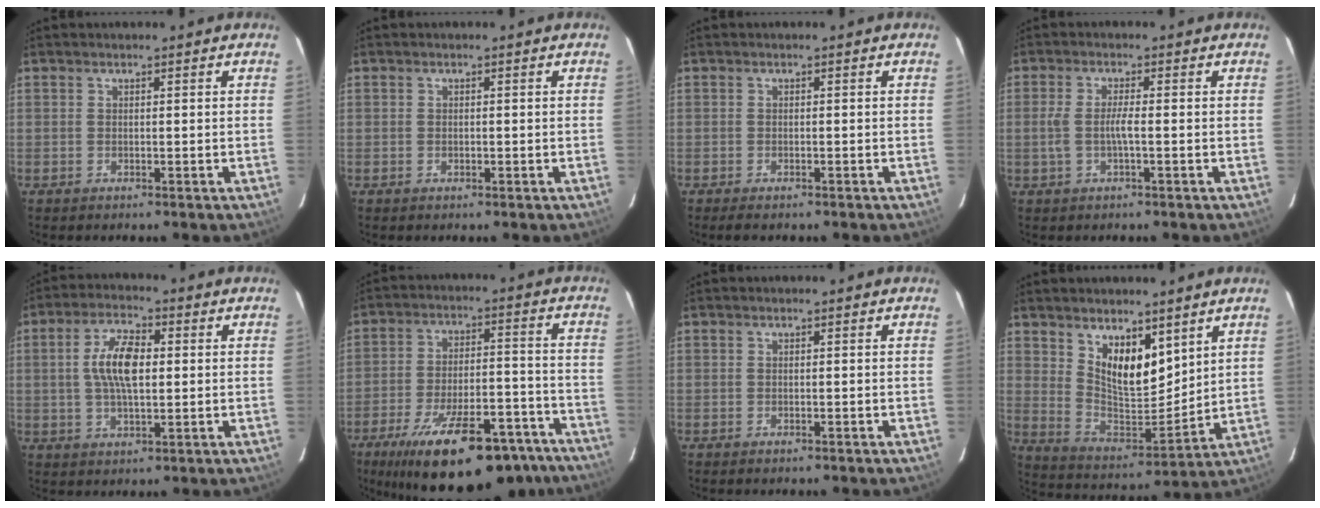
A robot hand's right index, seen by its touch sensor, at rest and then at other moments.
{"total": 0.6, "force": [-0.1, 0.6, 0.1], "torque": [0.001, -0.002, -0.001]}
{"total": 2.5, "force": [-2.1, 0.7, 1.2], "torque": [-0.023, -0.009, -0.036]}
{"total": 3.6, "force": [-0.8, 0.3, 3.5], "torque": [-0.070, 0.002, -0.014]}
{"total": 8.7, "force": [0.9, 3.7, 7.9], "torque": [-0.151, 0.012, 0.016]}
{"total": 26.6, "force": [-20.1, 8.9, 15.0], "torque": [-0.244, -0.013, -0.277]}
{"total": 0.6, "force": [-0.5, 0.2, 0.1], "torque": [0.002, 0.000, -0.010]}
{"total": 11.8, "force": [6.7, 5.7, 7.8], "torque": [-0.130, -0.011, 0.133]}